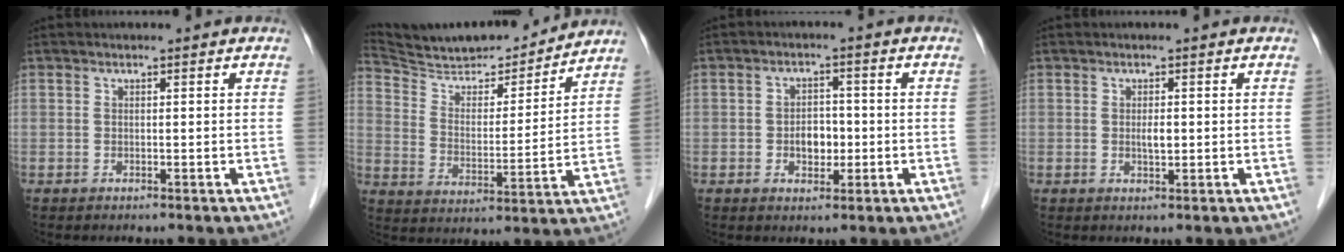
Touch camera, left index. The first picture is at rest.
{"total": 17.5, "force": [16.5, 2.5, 5.3], "torque": [-0.090, -0.005, 0.268]}
{"total": 3.8, "force": [-1.0, 2.5, 2.7], "torque": [-0.043, 0.004, -0.013]}
{"total": 1.5, "force": [-0.1, 0.5, 1.4], "torque": [-0.025, -0.004, -0.002]}